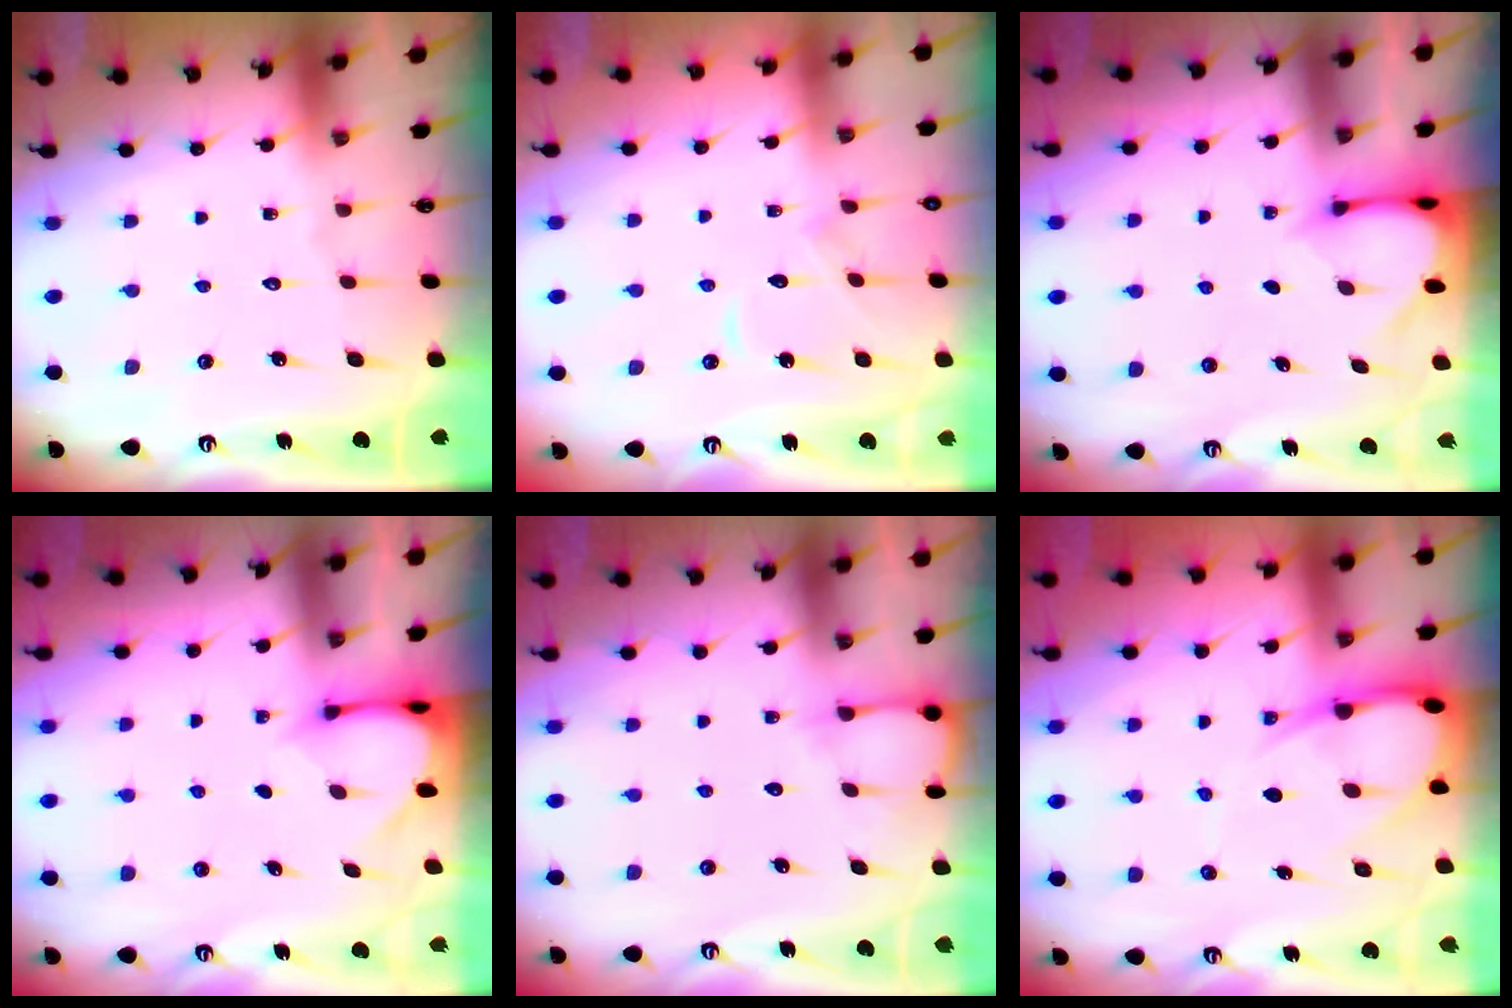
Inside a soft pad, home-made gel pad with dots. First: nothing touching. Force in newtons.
{"total": 7.2, "press": 7.2, "slide": 0.2}
{"total": 3.4, "press": 3.4, "slide": 0.3}
{"total": 3.3, "press": 3.3, "slide": 0.3}
{"total": 6.2, "press": 6.1, "slide": 0.4}
{"total": 9.8, "press": 9.8, "slide": 1.1}